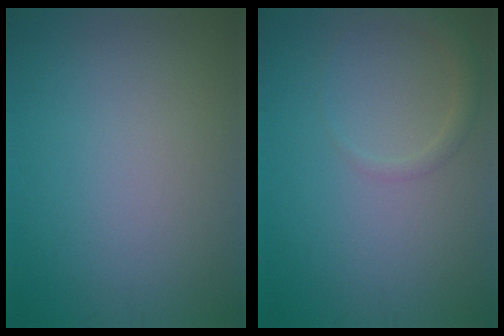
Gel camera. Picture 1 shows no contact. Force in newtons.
{"total": 1.5, "press": 1.5, "slide": 0.1}